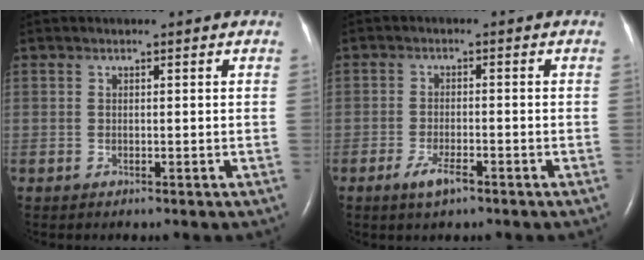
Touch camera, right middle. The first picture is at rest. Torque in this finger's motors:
{"motor_torque": [0.01, -0.01, 0.01, 0.03]}